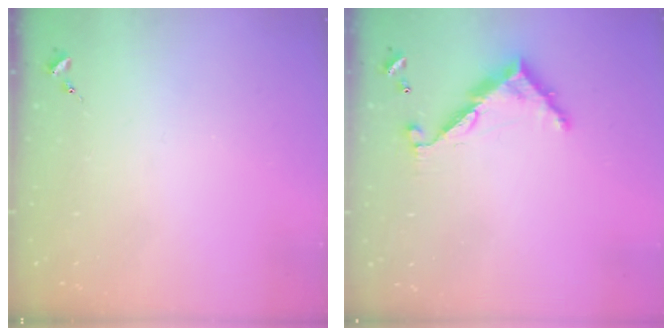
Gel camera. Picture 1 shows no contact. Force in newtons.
{"total": 9.2, "press": 9.2, "slide": 0.6}